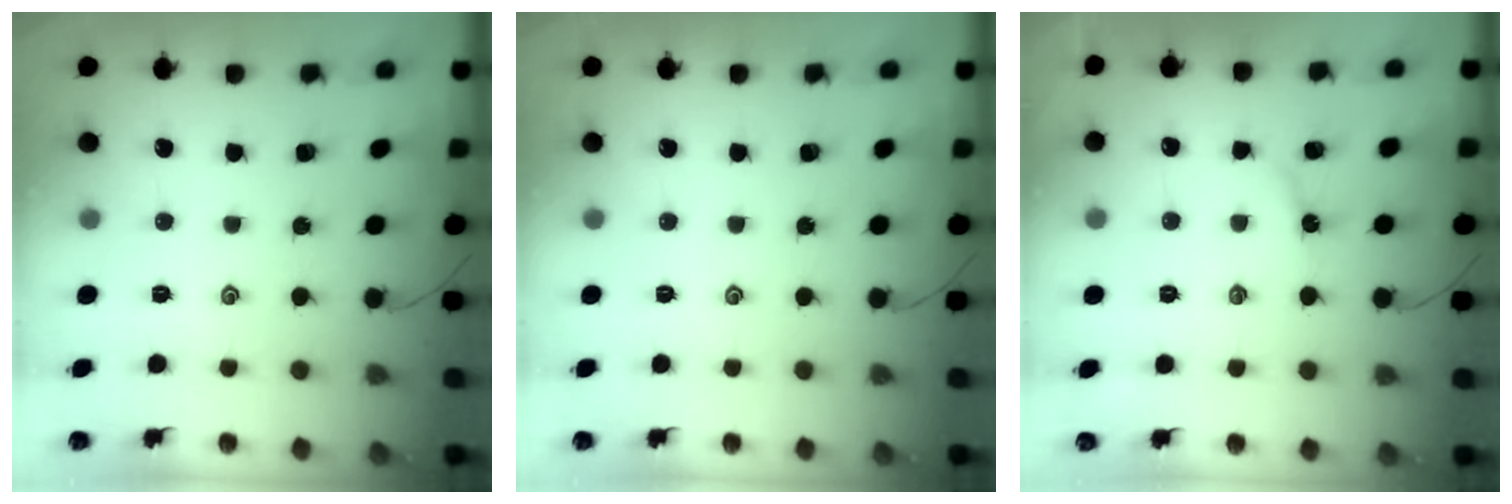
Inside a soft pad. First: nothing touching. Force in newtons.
{"total": 0.0}
{"total": 3.1, "press": 3.0, "slide": 0.4}